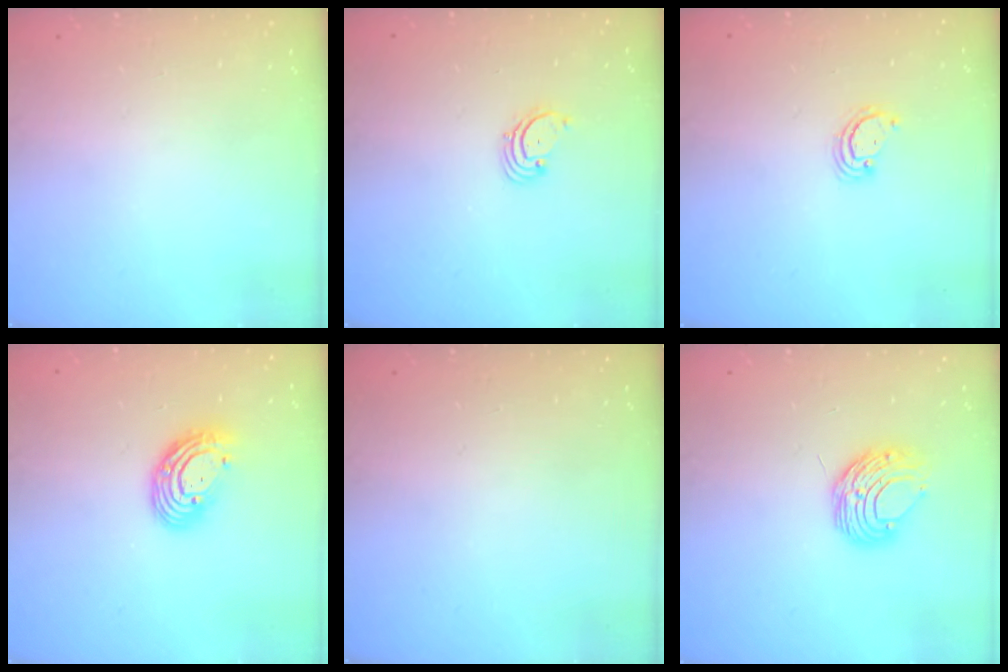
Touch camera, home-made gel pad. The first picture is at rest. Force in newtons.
{"total": 1.7, "press": 1.6, "slide": 0.2}
{"total": 2.6, "press": 2.6, "slide": 0.3}
{"total": 10.5, "press": 10.4, "slide": 1.1}
{"total": 0.0}
{"total": 8.8, "press": 8.8, "slide": 0.8}